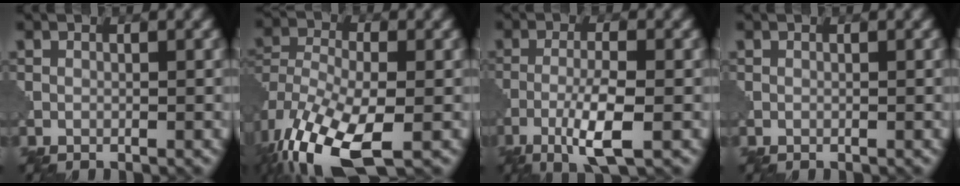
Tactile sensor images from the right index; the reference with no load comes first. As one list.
[{"total": 13.1, "force": [-7.0, 6.1, 9.2], "torque": [-0.217, -0.039, -0.123]}, {"total": 5.0, "force": [-2.1, 0.9, 4.4], "torque": [-0.084, 0.002, -0.043]}, {"total": 0.0}]